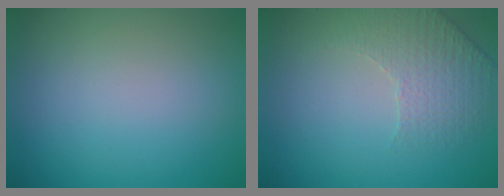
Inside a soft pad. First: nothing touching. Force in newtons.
{"total": 1.9, "press": 1.6, "slide": 1.0}